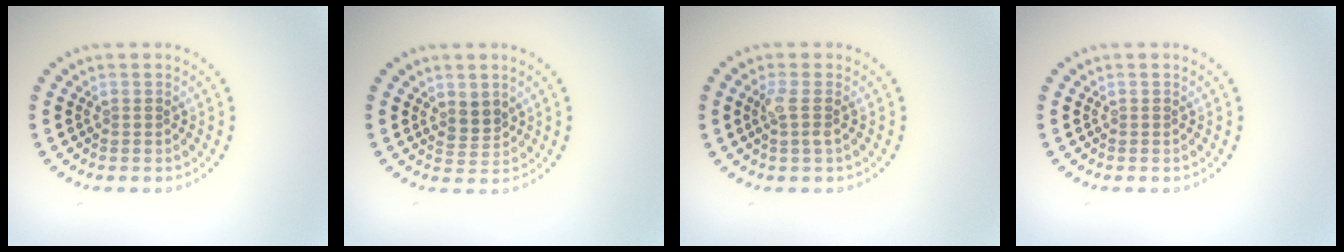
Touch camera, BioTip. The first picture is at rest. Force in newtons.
{"total": 1.9, "press": 1.5, "slide": 1.2}
{"total": 1.7, "press": 1.4, "slide": 0.9}
{"total": 0.0}